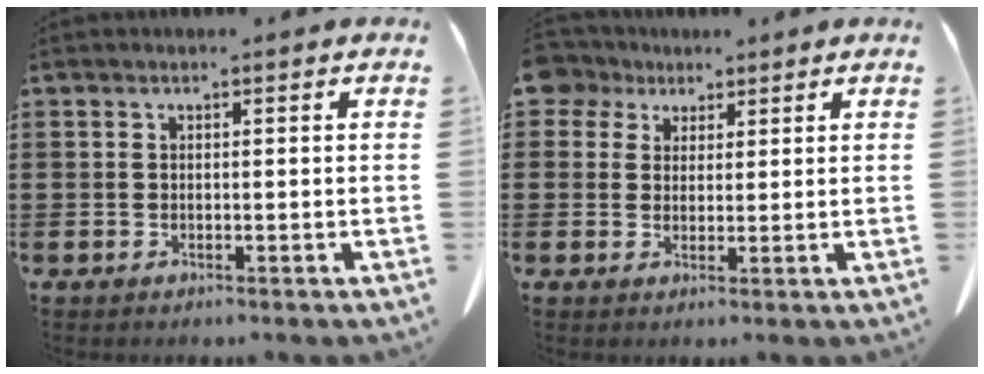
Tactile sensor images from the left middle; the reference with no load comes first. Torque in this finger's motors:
{"motor_torque": [1.11, 1.03, 0.08, 0.05]}